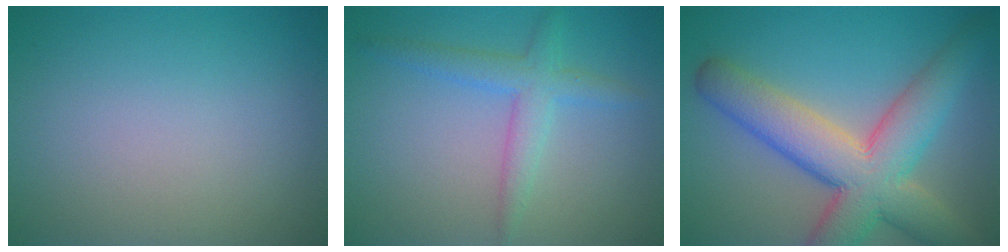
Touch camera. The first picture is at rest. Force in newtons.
{"total": 3.0, "press": 3.0, "slide": 0.2}
{"total": 9.6, "press": 9.6, "slide": 0.8}